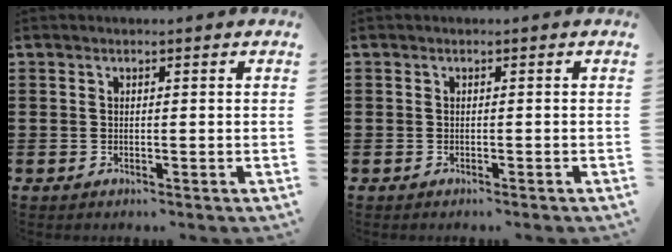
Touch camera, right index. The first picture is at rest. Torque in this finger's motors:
{"motor_torque": [0.11, -0.10, 0.02, 0.01]}